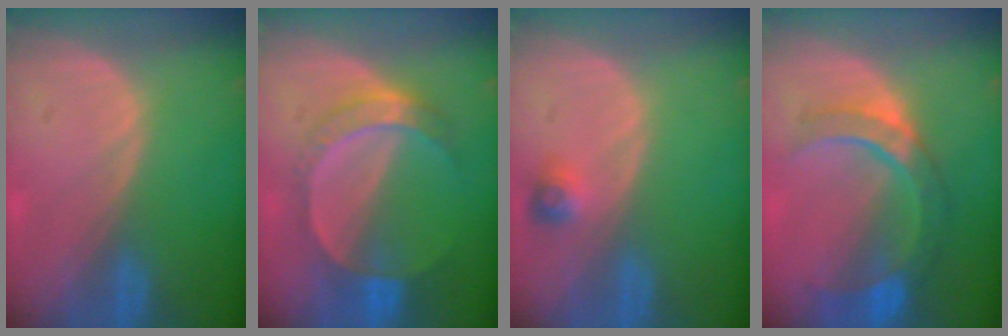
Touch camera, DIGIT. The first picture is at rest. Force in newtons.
{"total": 7.2, "press": 6.4, "slide": 3.3}
{"total": 2.5, "press": 2.3, "slide": 1.0}
{"total": 8.8, "press": 8.0, "slide": 3.7}